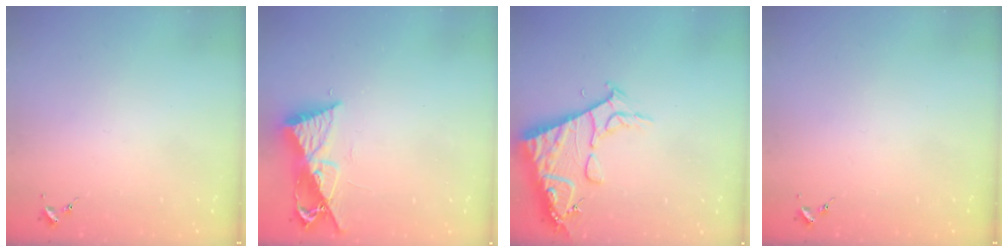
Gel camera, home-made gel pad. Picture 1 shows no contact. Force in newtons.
{"total": 9.4, "press": 9.3, "slide": 1.4}
{"total": 15.8, "press": 15.7, "slide": 1.6}
{"total": 0.0}